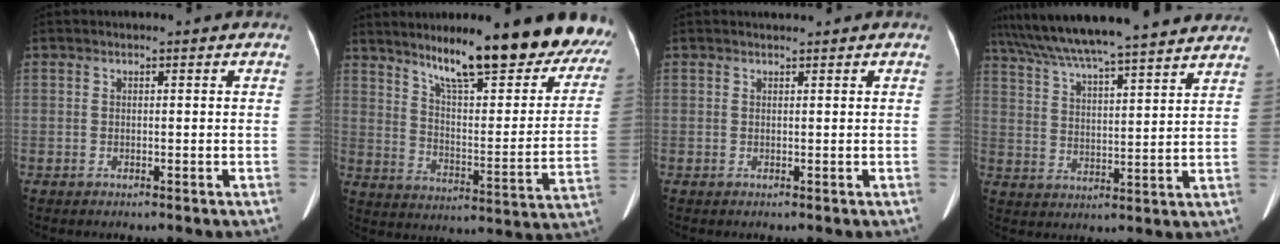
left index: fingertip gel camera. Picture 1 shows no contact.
{"total": 26.3, "force": [21.2, 4.6, 14.9], "torque": [-0.196, -0.050, 0.280]}
{"total": 0.7, "force": [0.7, -0.1, 0.1], "torque": [-0.007, 0.005, 0.014]}
{"total": 23.8, "force": [21.2, 1.3, 10.9], "torque": [-0.185, 0.023, 0.304]}